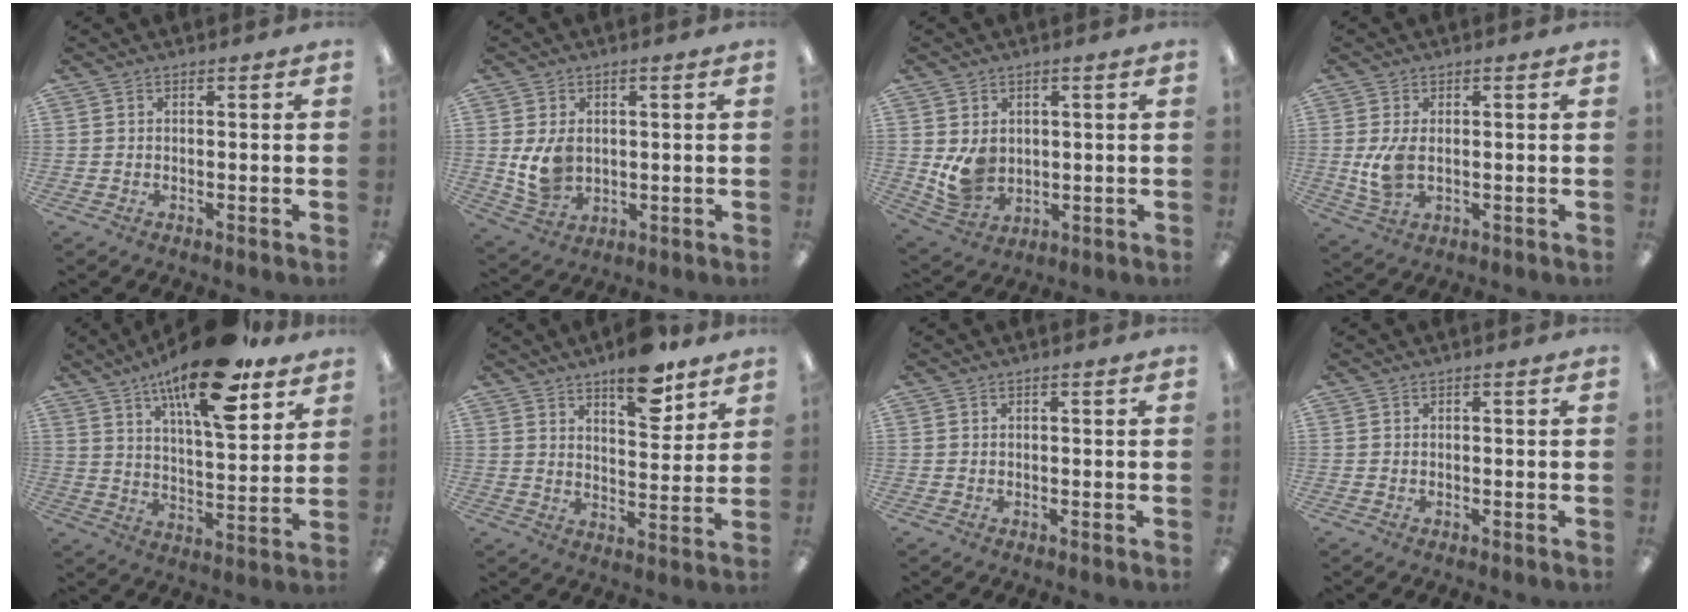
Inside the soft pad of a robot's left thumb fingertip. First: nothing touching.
{"total": 7.4, "force": [0.7, 5.5, 5.0], "torque": [-0.098, -0.001, 0.014]}
{"total": 7.0, "force": [1.1, 5.9, 3.6], "torque": [-0.069, -0.003, 0.022]}
{"total": 7.1, "force": [0.1, 3.9, 6.0], "torque": [-0.126, -0.001, -0.001]}
{"total": 19.6, "force": [12.8, 6.3, 13.4], "torque": [-0.212, -0.067, 0.206]}
{"total": 11.7, "force": [8.5, 4.3, 6.7], "torque": [-0.082, -0.051, 0.143]}
{"total": 0.0}
{"total": 0.0}